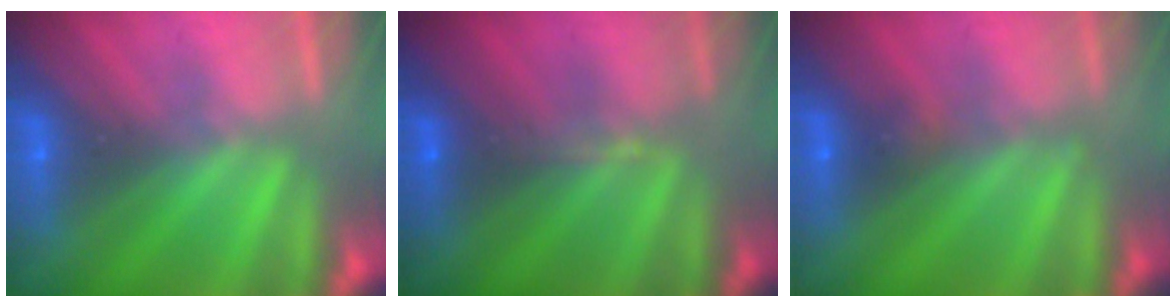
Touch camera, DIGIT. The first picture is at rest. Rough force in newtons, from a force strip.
{"total": 2.9}
{"total": 2.3}